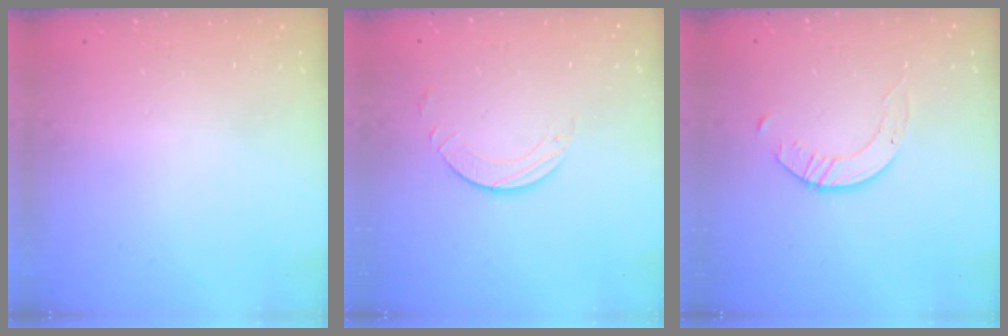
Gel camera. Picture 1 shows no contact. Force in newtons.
{"total": 1.7, "press": 1.7, "slide": 0.2}
{"total": 2.7, "press": 2.7, "slide": 0.3}